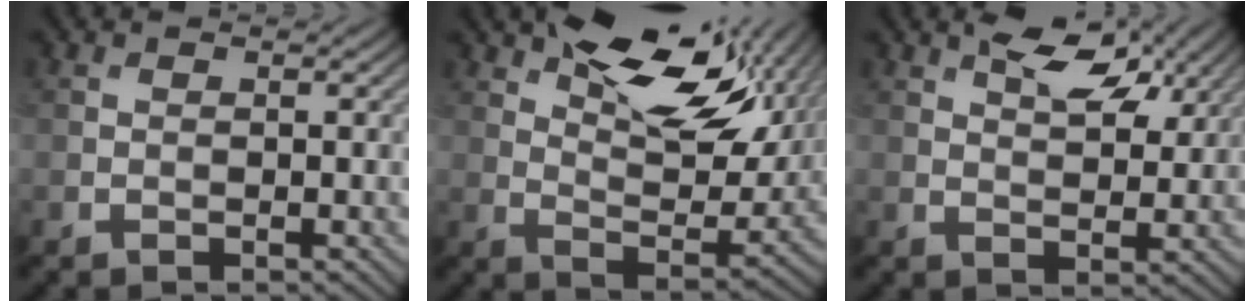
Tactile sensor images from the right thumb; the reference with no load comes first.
{"total": 15.2, "force": [7.6, 7.0, 11.2], "torque": [-0.170, 0.003, 0.116]}
{"total": 7.0, "force": [3.9, 3.1, 4.9], "torque": [-0.087, 0.003, 0.070]}